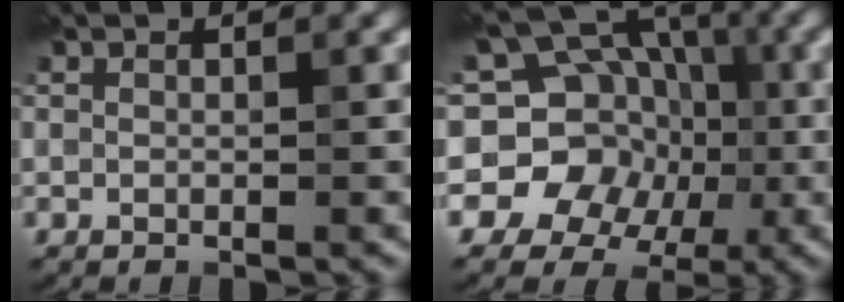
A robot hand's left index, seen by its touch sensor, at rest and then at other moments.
{"total": 11.3, "force": [-1.2, 10.5, 4.1], "torque": [-0.061, 0.041, -0.054]}